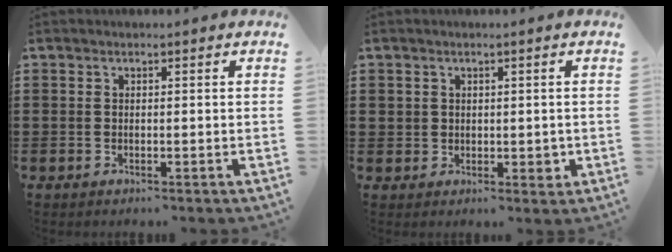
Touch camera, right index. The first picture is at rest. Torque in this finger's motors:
{"motor_torque": [-0.05, 0.02, 0.02, 0.00]}